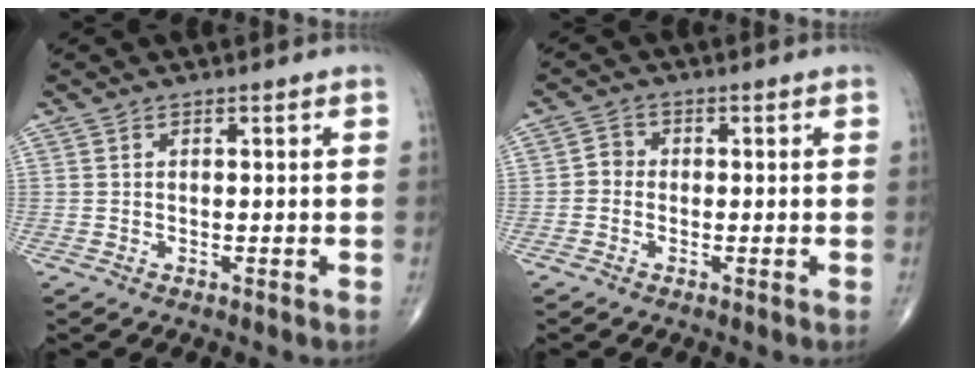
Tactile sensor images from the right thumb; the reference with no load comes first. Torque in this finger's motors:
{"motor_torque": [0.02, -0.04, -0.11, -0.37, 0.03]}